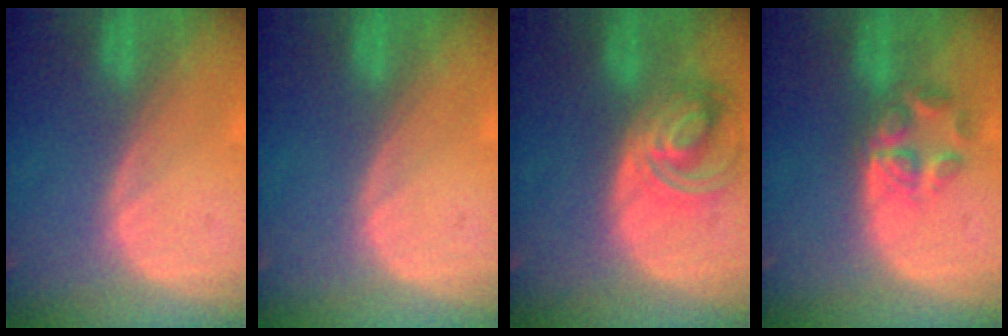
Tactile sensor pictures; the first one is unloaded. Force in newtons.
{"total": 0.0}
{"total": 7.5, "press": 6.7, "slide": 3.5}
{"total": 5.7, "press": 4.8, "slide": 3.2}